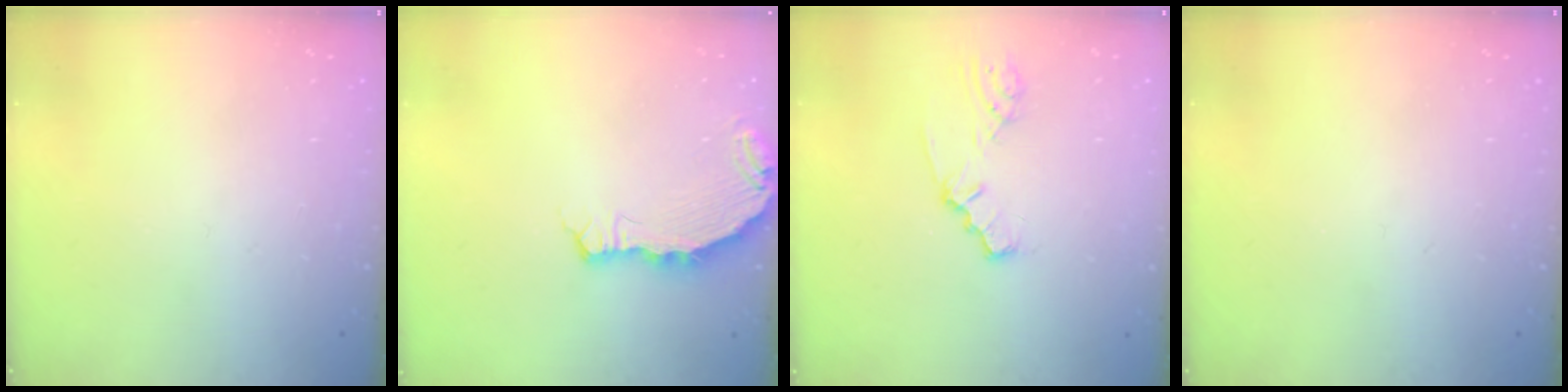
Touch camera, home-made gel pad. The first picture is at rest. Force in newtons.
{"total": 6.6, "press": 5.3, "slide": 3.9}
{"total": 2.1, "press": 2.1, "slide": 0.2}
{"total": 0.0}